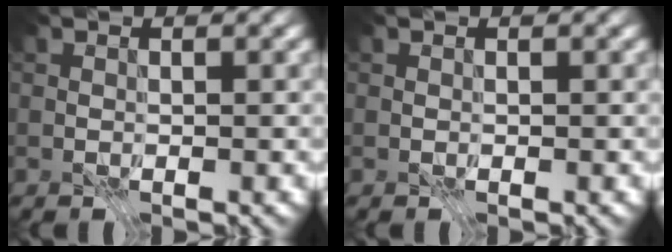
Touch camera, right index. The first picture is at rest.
{"total": 0.0}